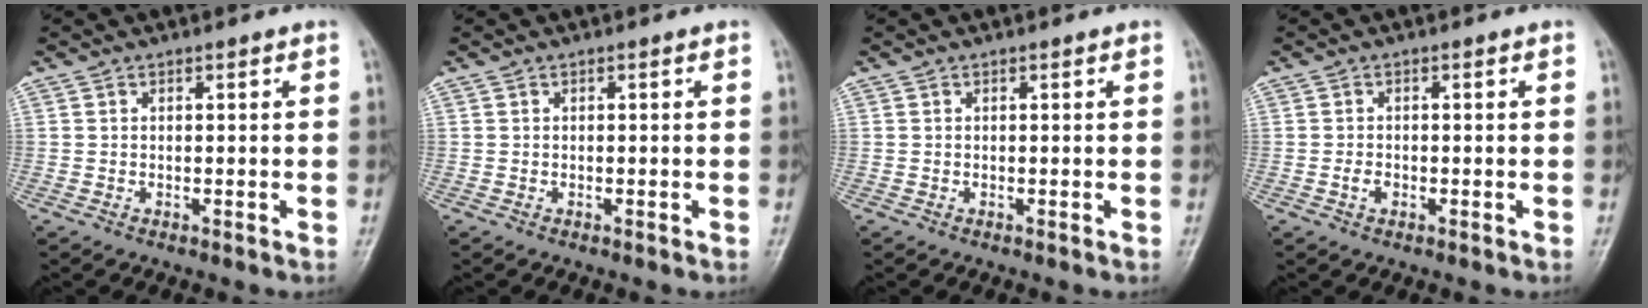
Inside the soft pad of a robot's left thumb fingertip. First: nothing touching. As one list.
[{"total": 0.0}, {"total": 0.0}, {"total": 1.4, "force": [-0.4, 1.0, 0.9], "torque": [-0.016, 0.002, -0.008]}]